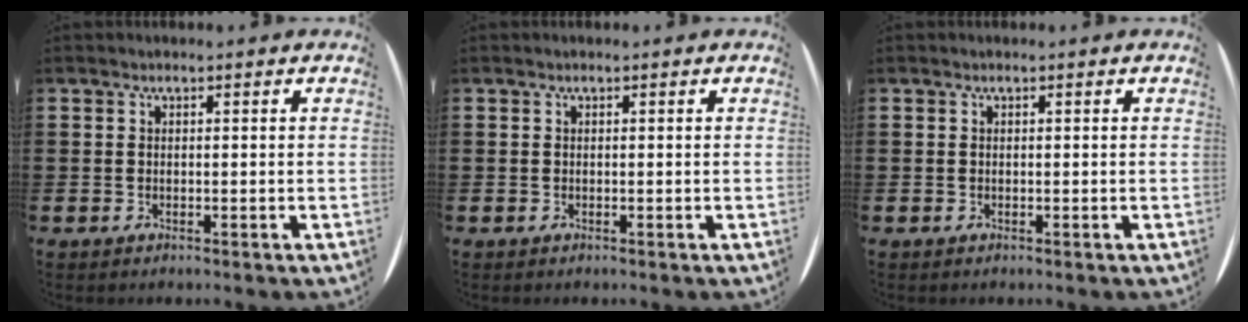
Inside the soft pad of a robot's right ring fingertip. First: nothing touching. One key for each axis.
{"total": 0.0}
{"total": 0.0}